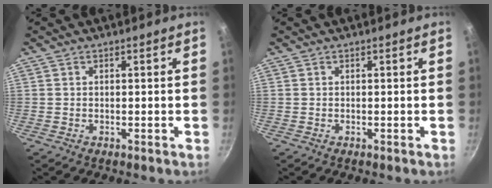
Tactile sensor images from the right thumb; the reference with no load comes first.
{"total": 0.0}